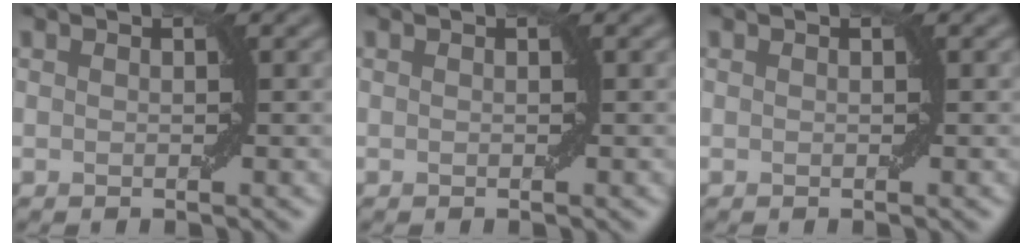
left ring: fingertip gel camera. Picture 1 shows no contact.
{"total": 0.0}
{"total": 0.0}